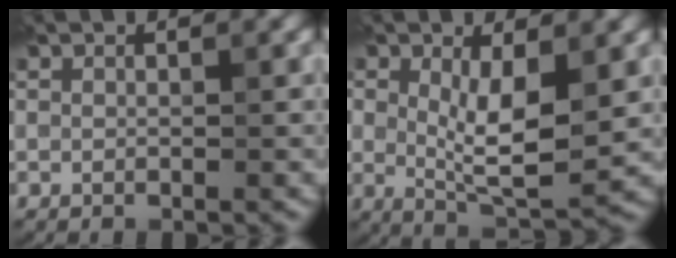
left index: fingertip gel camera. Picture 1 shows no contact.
{"total": 5.9, "force": [0.5, 2.6, 5.3], "torque": [-0.107, -0.011, 0.014]}